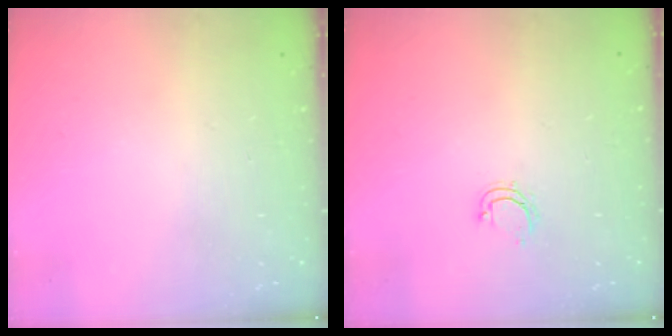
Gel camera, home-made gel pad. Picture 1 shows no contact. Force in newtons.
{"total": 3.7, "press": 3.7, "slide": 0.3}